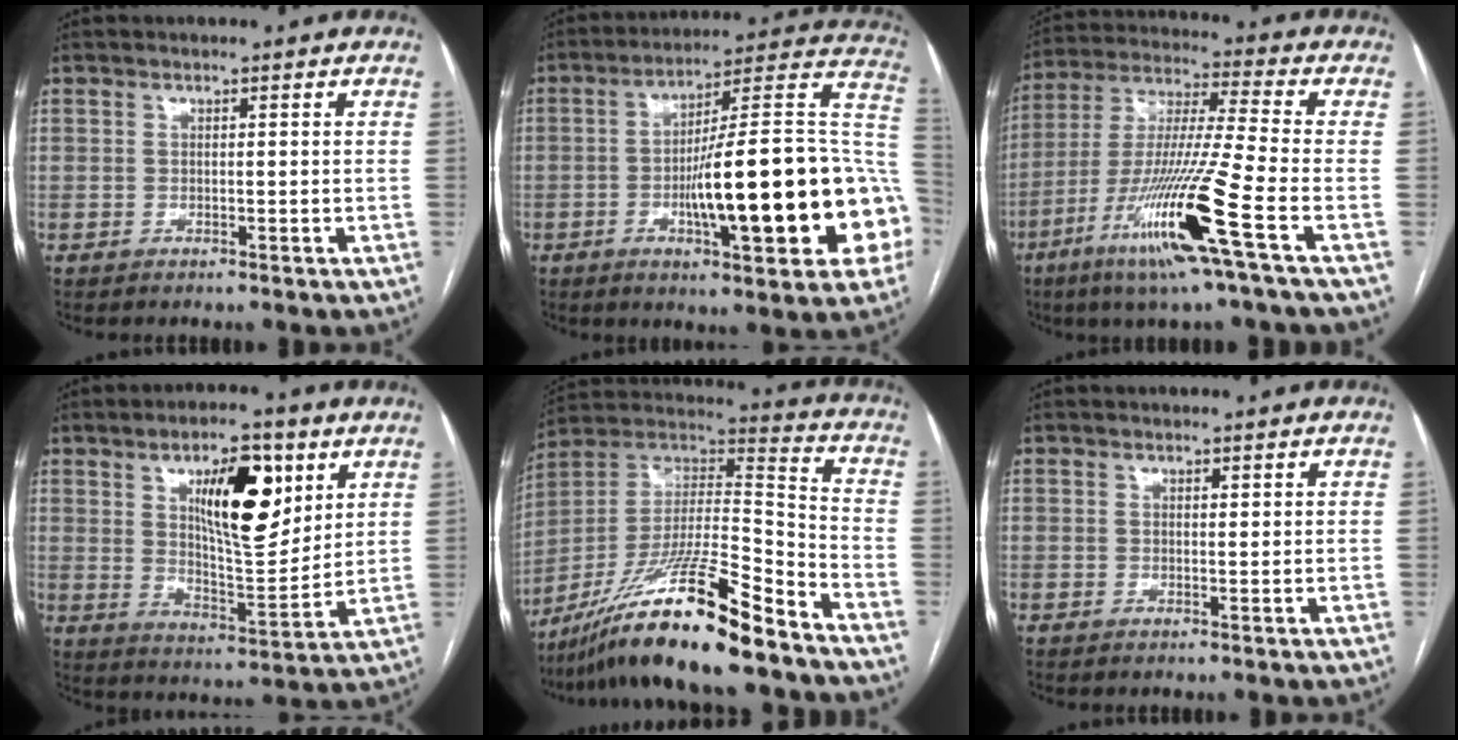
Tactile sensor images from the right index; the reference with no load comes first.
{"total": 25.5, "force": [-5.4, 4.0, 24.6], "torque": [-0.281, 0.022, -0.073]}
{"total": 17.2, "force": [-7.6, -1.2, 15.4], "torque": [-0.319, -0.030, -0.146]}
{"total": 14.1, "force": [5.8, 4.5, 12.0], "torque": [-0.190, 0.003, 0.098]}
{"total": 21.4, "force": [-16.0, 1.0, 14.2], "torque": [-0.266, -0.013, -0.292]}
{"total": 0.7, "force": [0.4, 0.3, 0.6], "torque": [-0.007, -0.001, 0.003]}